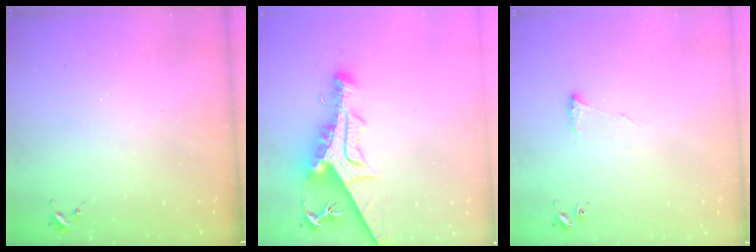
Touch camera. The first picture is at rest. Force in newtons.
{"total": 17.5, "press": 17.5, "slide": 1.6}
{"total": 5.8, "press": 5.7, "slide": 0.8}